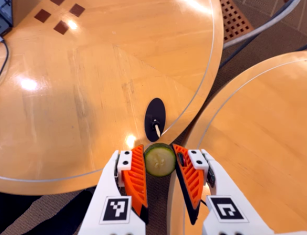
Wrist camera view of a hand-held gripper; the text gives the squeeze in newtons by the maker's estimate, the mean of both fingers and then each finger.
{"total": 7.7, "left": 7.9, "right": 7.5}